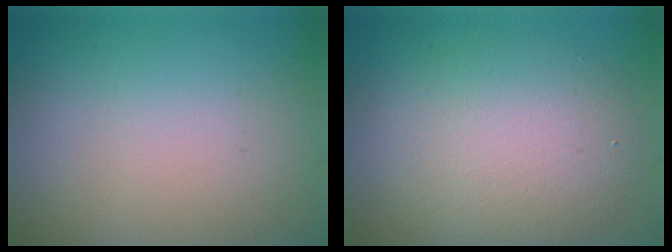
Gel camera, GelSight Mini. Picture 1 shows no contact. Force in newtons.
{"total": 6.1, "press": 6.1, "slide": 0.1}